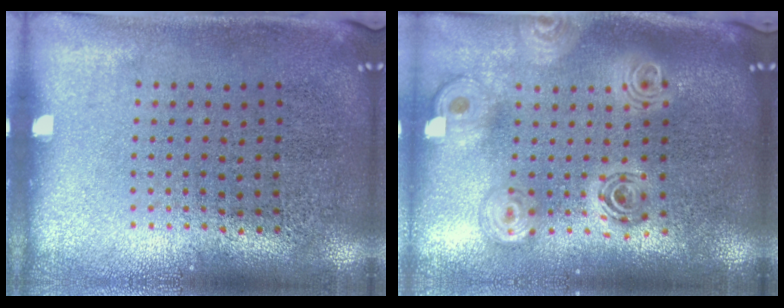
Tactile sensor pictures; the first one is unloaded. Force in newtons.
{"total": 2.3, "press": 1.8, "slide": 1.4}